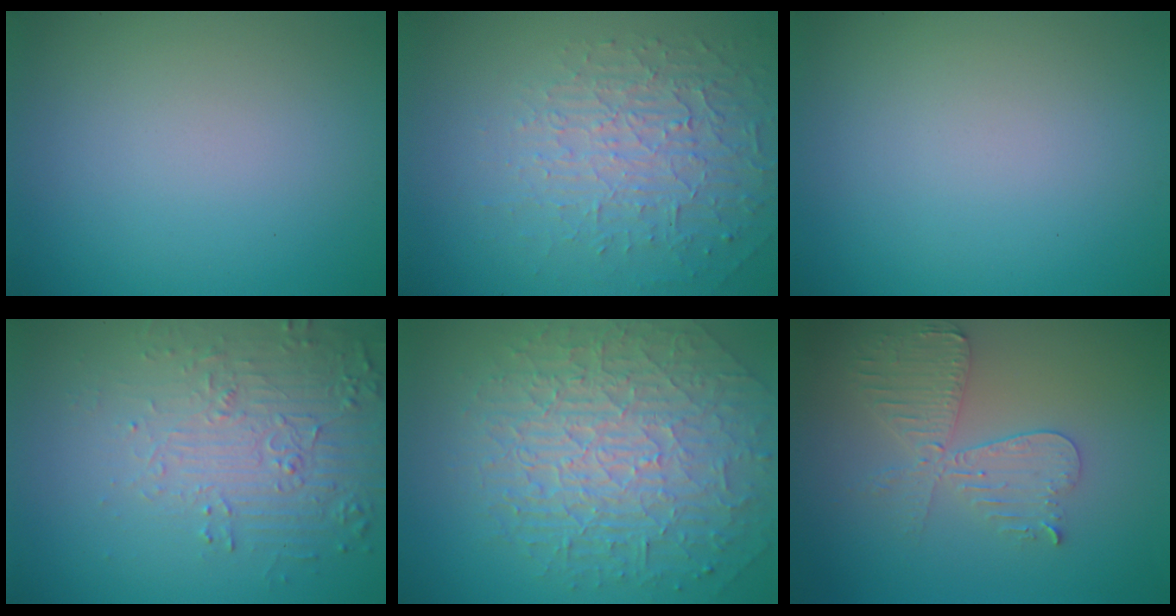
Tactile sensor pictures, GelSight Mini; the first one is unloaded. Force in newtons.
{"total": 5.1, "press": 3.4, "slide": 3.7}
{"total": 0.0}
{"total": 6.0, "press": 3.8, "slide": 4.6}
{"total": 9.6, "press": 6.2, "slide": 7.4}
{"total": 4.4, "press": 3.8, "slide": 2.1}